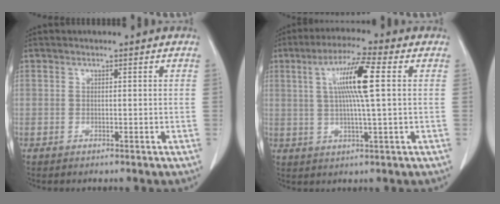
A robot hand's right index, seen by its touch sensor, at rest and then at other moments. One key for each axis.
{"total": 9.2, "fx": 2.0, "fy": -0.2, "fz": 9.0, "tx": -0.166, "ty": 0.005, "tz": 0.034}